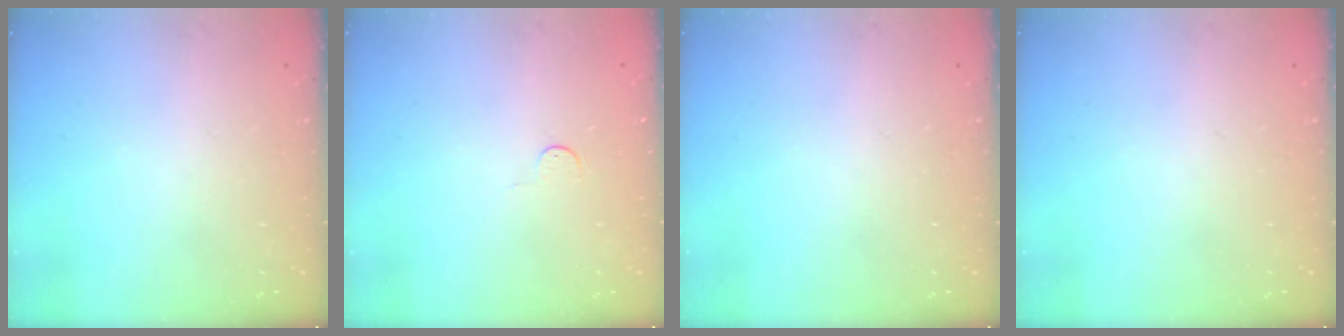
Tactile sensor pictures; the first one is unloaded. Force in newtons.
{"total": 3.4, "press": 3.4, "slide": 0.3}
{"total": 0.0}
{"total": 0.0}